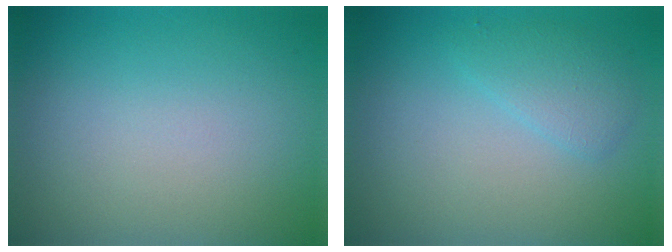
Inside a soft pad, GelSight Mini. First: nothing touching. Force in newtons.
{"total": 2.0, "press": 2.0, "slide": 0.1}